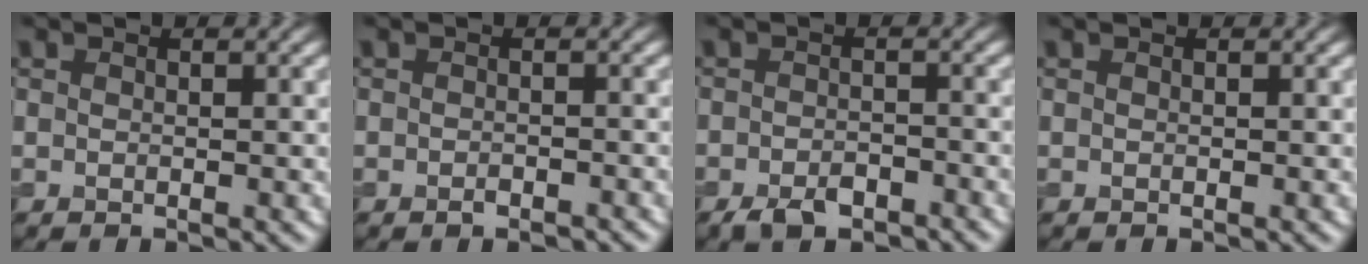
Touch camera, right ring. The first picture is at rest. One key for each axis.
{"total": 1.2, "fx": -0.8, "fy": 0.5, "fz": 0.7, "tx": -0.012, "ty": -0.001, "tz": -0.014}
{"total": 3.3, "fx": -2.4, "fy": 1.5, "fz": 1.7, "tx": -0.027, "ty": 0.000, "tz": -0.042}
{"total": 0.0}